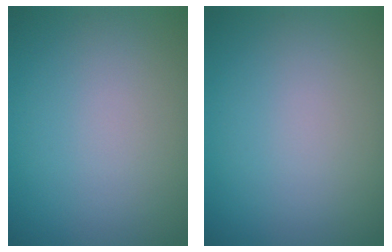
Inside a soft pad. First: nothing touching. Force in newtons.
{"total": 0.0}